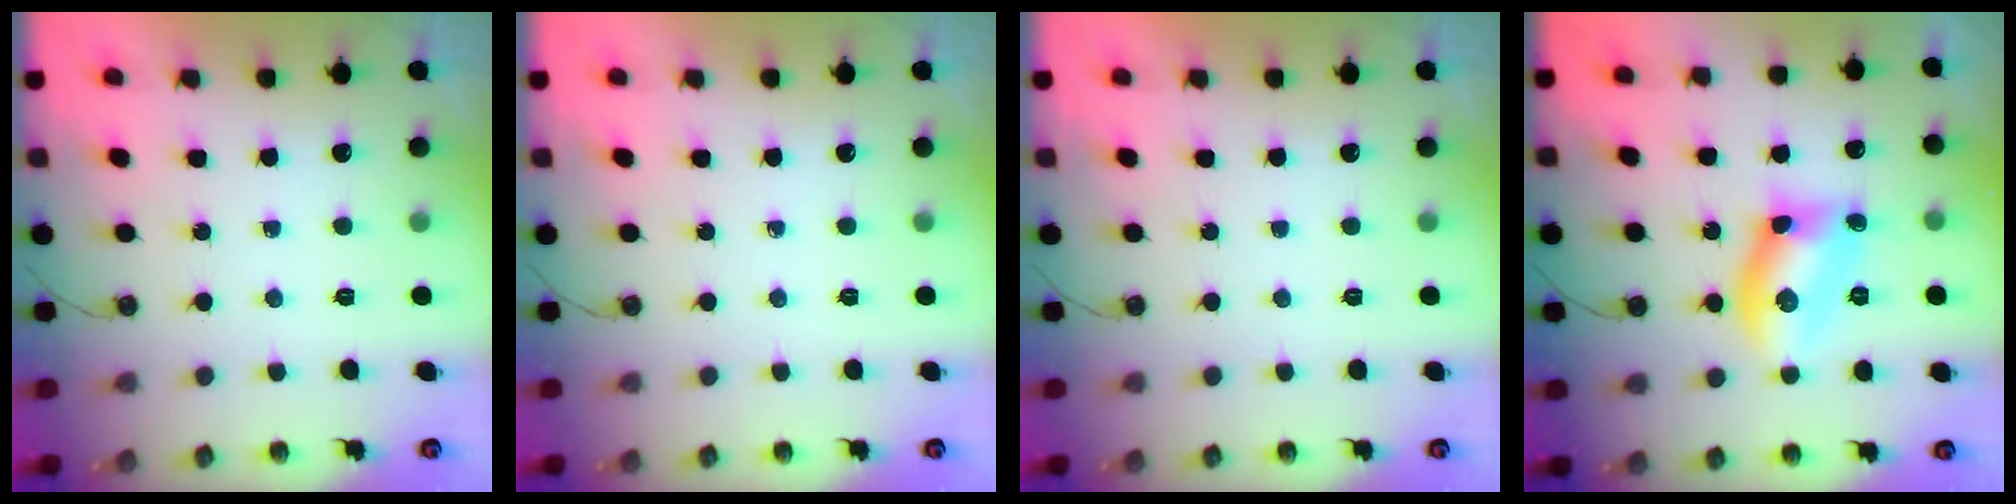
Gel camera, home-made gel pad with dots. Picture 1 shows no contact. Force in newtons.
{"total": 0.0}
{"total": 0.0}
{"total": 11.6, "press": 11.4, "slide": 2.1}